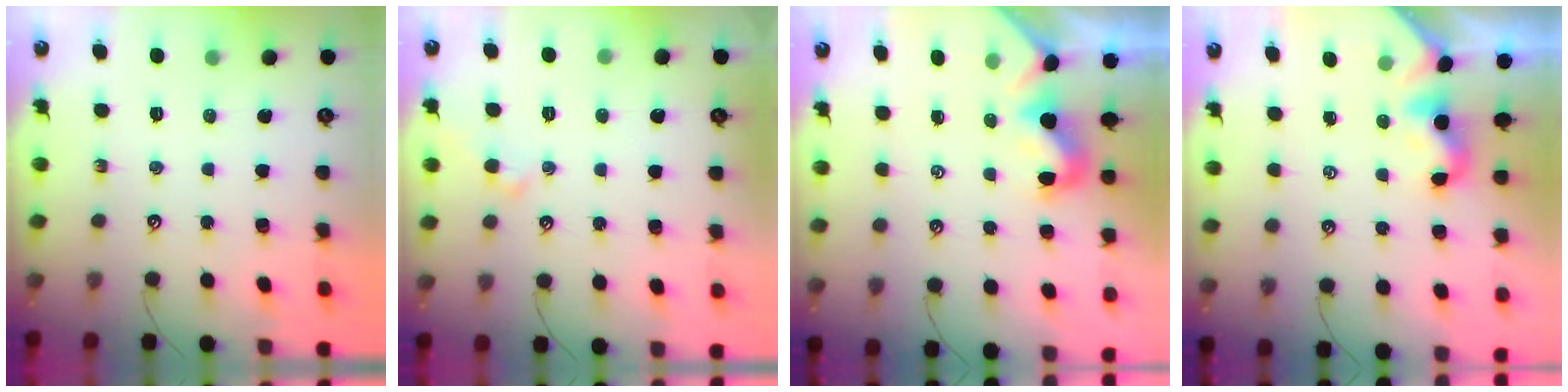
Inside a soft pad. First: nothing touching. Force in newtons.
{"total": 1.0, "press": 1.0, "slide": 0.1}
{"total": 1.0, "press": 0.9, "slide": 0.4}
{"total": 2.0, "press": 2.0, "slide": 0.6}